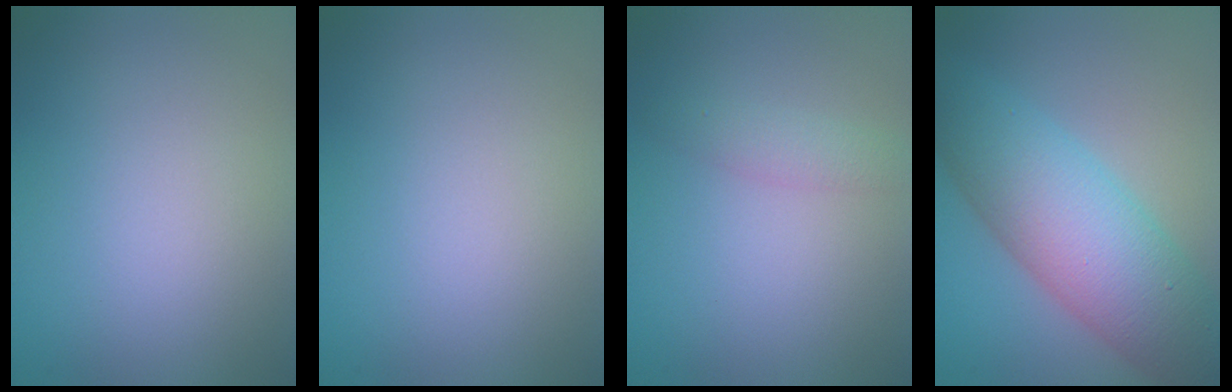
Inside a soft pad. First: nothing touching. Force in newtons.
{"total": 0.0}
{"total": 1.6, "press": 1.6, "slide": 0.0}
{"total": 9.6, "press": 9.6, "slide": 0.1}